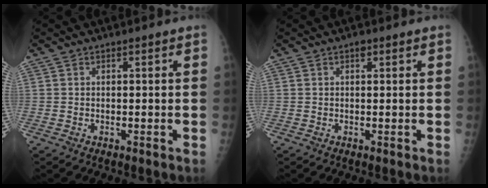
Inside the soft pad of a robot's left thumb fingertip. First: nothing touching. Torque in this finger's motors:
{"motor_torque": [-0.03, 0.01, 0.04, 0.05, 0.06]}